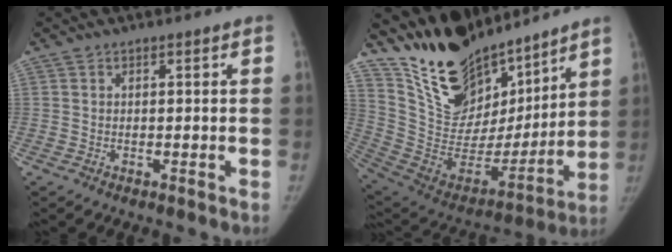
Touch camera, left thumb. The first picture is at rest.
{"total": 23.5, "force": [19.2, 10.0, 9.2], "torque": [-0.116, -0.103, 0.340]}